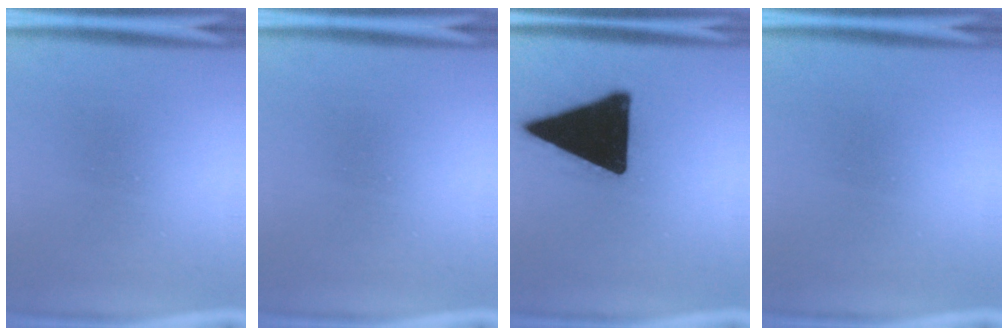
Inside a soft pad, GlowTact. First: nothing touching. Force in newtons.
{"total": 0.0}
{"total": 20.3}
{"total": 0.5}